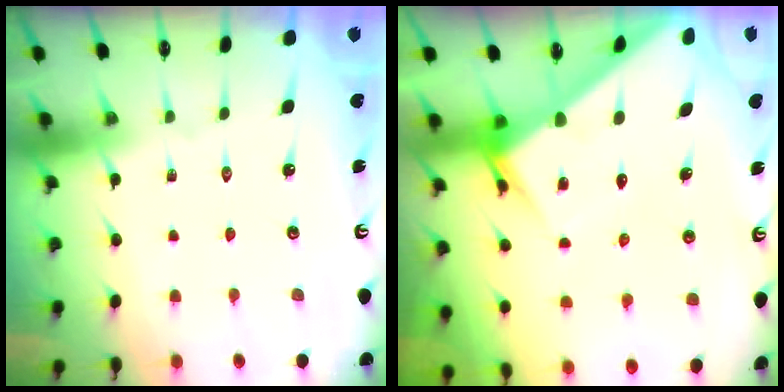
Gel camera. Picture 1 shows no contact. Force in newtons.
{"total": 5.8, "press": 5.8, "slide": 0.5}